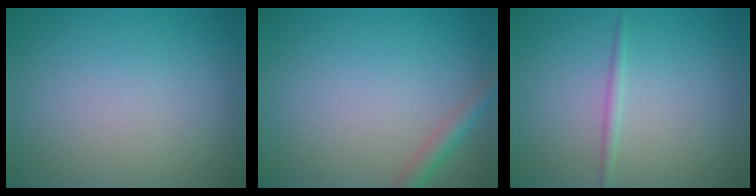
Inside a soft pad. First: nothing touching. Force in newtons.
{"total": 1.9, "press": 1.9, "slide": 0.0}
{"total": 0.9, "press": 0.9, "slide": 0.0}